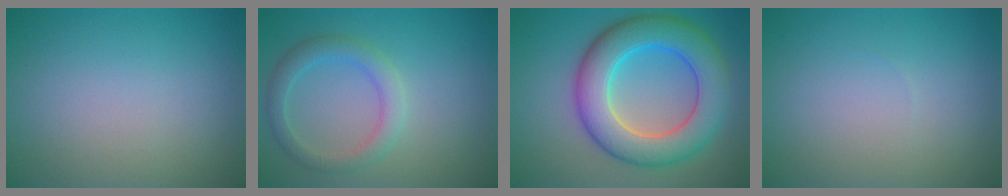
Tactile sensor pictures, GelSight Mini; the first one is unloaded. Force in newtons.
{"total": 2.9, "press": 2.9, "slide": 0.2}
{"total": 9.0, "press": 9.0, "slide": 0.3}
{"total": 0.0}